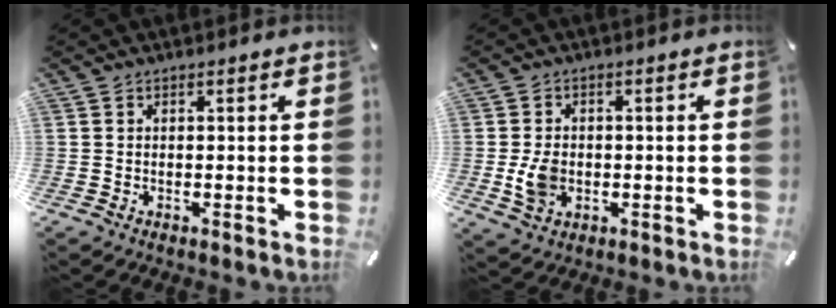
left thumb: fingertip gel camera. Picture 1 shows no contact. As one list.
[{"total": 6.3, "force": [-0.8, 4.8, 4.0], "torque": [-0.086, -0.002, -0.018]}]